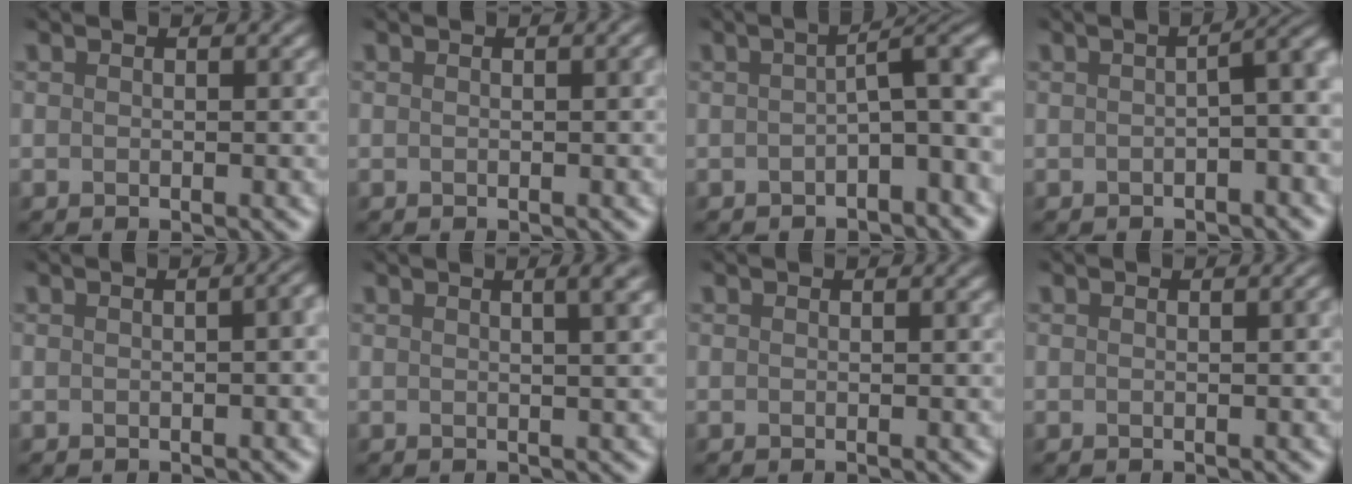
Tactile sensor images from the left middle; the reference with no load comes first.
{"total": 0.6, "force": [-0.2, 0.2, 0.5], "torque": [-0.001, 0.005, -0.006]}
{"total": 4.4, "force": [-1.3, 1.2, 4.0], "torque": [-0.047, 0.013, -0.027]}
{"total": 4.1, "force": [-1.4, 1.6, 3.5], "torque": [-0.027, 0.005, -0.017]}
{"total": 4.4, "force": [-1.0, 2.4, 3.5], "torque": [-0.014, 0.012, -0.028]}
{"total": 2.7, "force": [0.9, 0.9, 2.4], "torque": [-0.009, 0.011, -0.004]}
{"total": 0.0}
{"total": 0.9, "force": [-0.3, 0.4, 0.8], "torque": [0.001, 0.008, -0.009]}